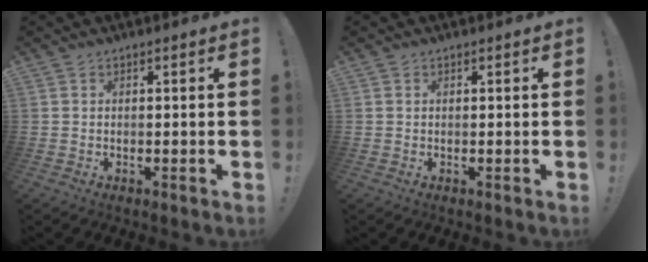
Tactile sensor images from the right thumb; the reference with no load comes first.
{"total": 0.0}